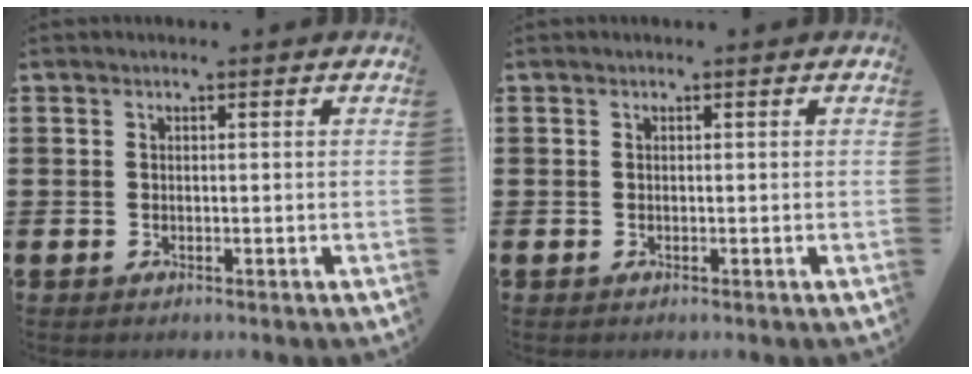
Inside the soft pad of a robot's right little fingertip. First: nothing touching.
{"total": 0.0}